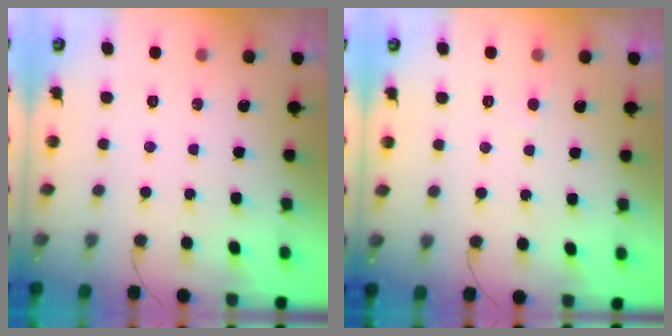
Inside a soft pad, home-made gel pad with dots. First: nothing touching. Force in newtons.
{"total": 2.6, "press": 2.6, "slide": 0.2}